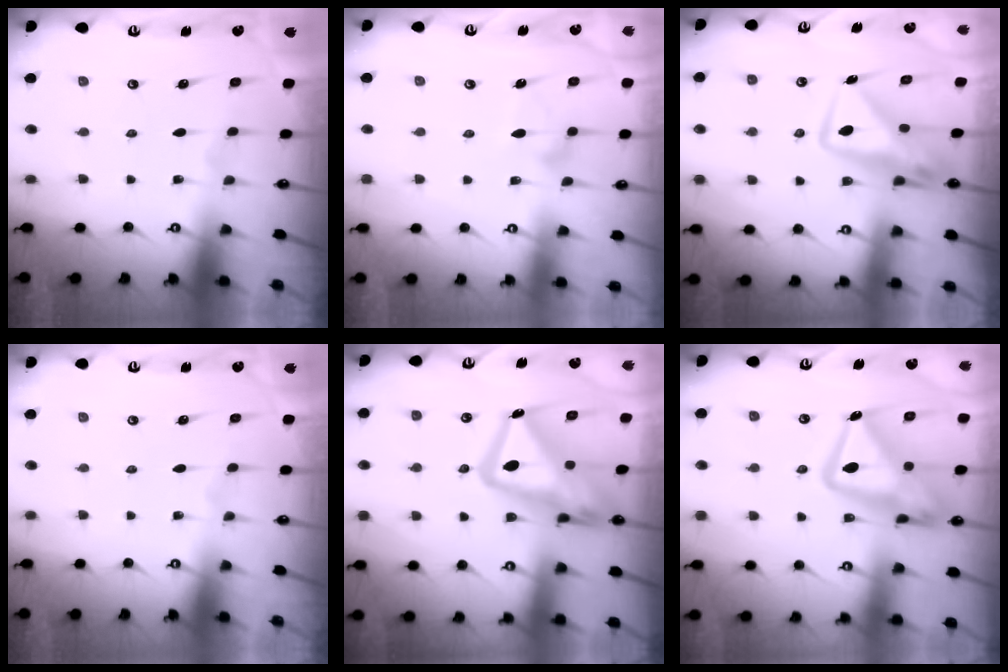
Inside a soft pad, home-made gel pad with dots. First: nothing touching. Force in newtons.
{"total": 9.8, "press": 9.7, "slide": 0.5}
{"total": 11.0, "press": 10.9, "slide": 1.0}
{"total": 0.0}
{"total": 19.8, "press": 19.7, "slide": 1.7}
{"total": 18.6, "press": 18.6, "slide": 1.6}